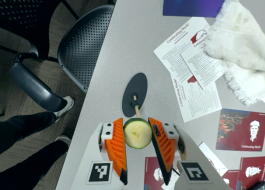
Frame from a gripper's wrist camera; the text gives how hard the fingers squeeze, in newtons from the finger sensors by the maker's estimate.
{"total": 9.4, "left": 9.2, "right": 9.6}